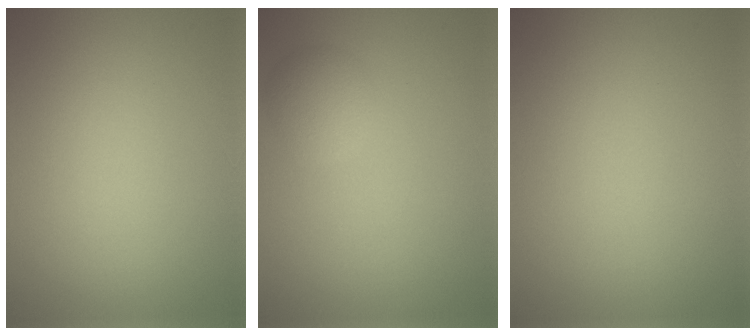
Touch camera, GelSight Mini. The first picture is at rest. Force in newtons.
{"total": 2.2, "press": 2.2, "slide": 0.1}
{"total": 0.0}